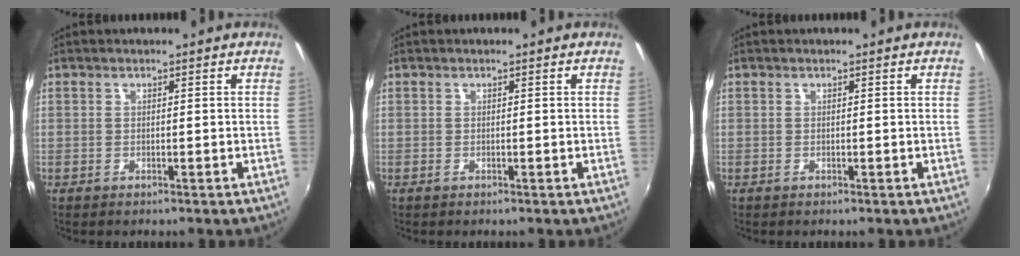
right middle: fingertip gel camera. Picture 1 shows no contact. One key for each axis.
{"total": 0.0}
{"total": 0.0}